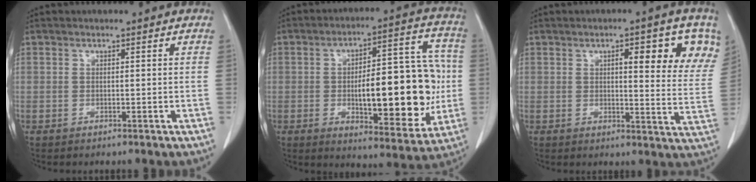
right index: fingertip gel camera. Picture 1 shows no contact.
{"total": 19.2, "force": [-2.0, 6.1, 18.1], "torque": [-0.254, 0.022, -0.021]}
{"total": 11.3, "force": [5.4, 2.6, 9.6], "torque": [-0.109, -0.004, 0.059]}